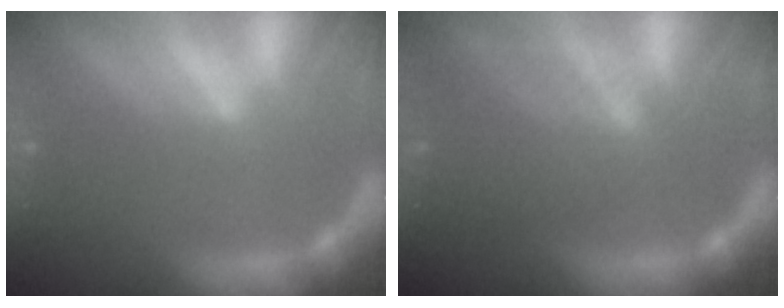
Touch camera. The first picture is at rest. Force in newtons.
{"total": 6.1}